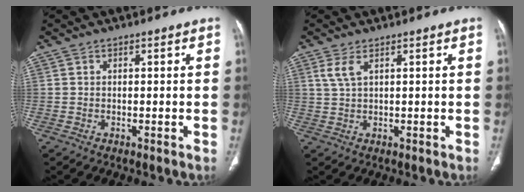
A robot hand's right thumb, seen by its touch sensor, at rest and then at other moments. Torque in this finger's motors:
{"motor_torque": [0.69, 1.43, 1.50, 0.07, 0.22]}